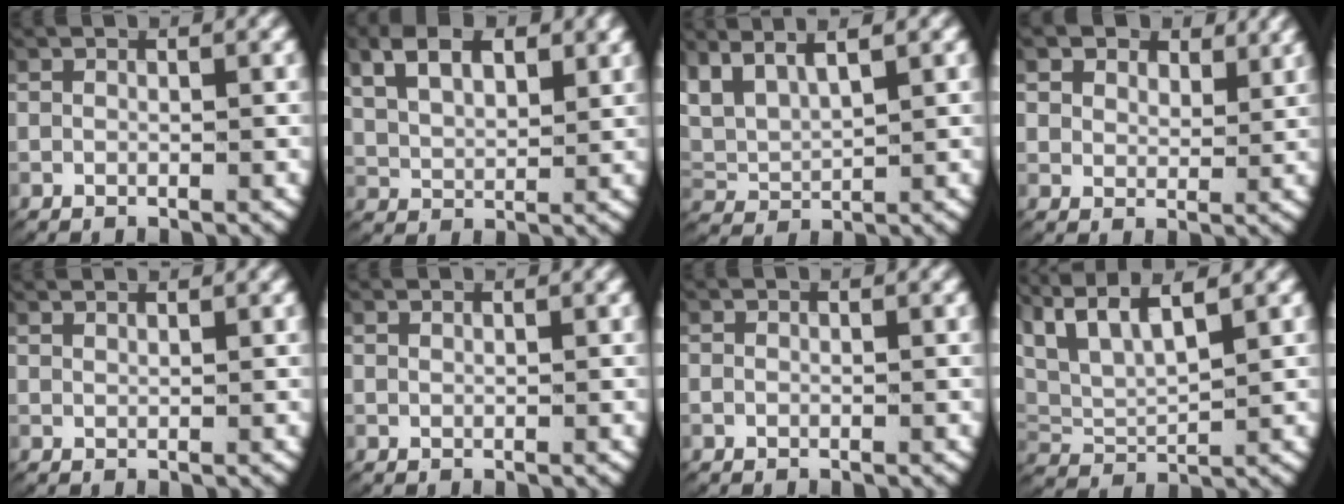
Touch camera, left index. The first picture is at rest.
{"total": 6.1, "force": [3.1, 3.8, 3.6], "torque": [-0.070, 0.001, 0.054]}
{"total": 6.1, "force": [2.5, 4.3, 3.6], "torque": [-0.099, 0.000, 0.044]}
{"total": 2.7, "force": [2.2, 1.2, 1.0], "torque": [-0.023, -0.008, 0.042]}
{"total": 1.5, "force": [1.4, -0.3, 0.2], "torque": [-0.006, -0.001, 0.027]}
{"total": 0.6, "force": [0.5, -0.2, 0.1], "torque": [-0.003, 0.000, 0.011]}
{"total": 0.5, "force": [-0.2, 0.4, 0.3], "torque": [-0.011, 0.001, -0.002]}
{"total": 7.4, "force": [3.1, 4.8, 4.7], "torque": [-0.124, -0.012, 0.057]}